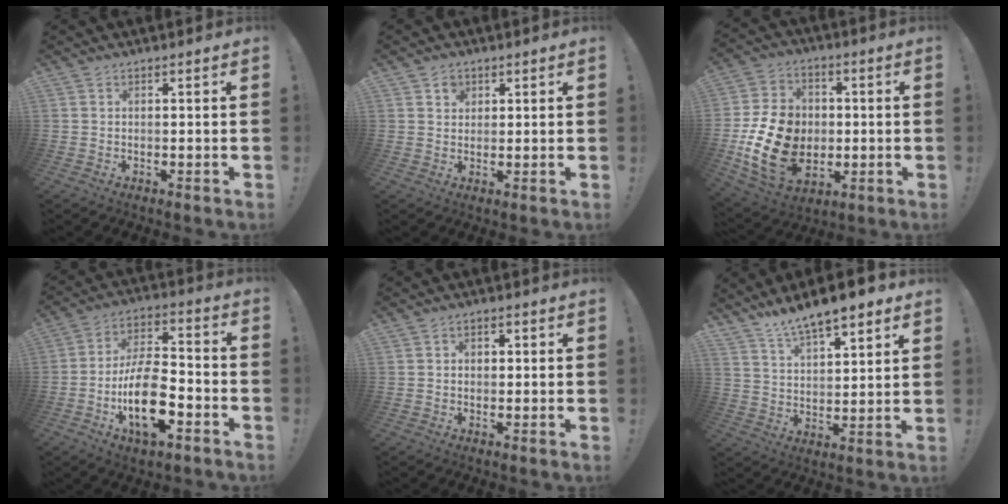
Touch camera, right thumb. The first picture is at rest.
{"total": 2.8, "force": [1.4, 2.4, 0.5], "torque": [0.003, -0.008, 0.022]}
{"total": 19.5, "force": [-2.9, 15.0, 12.1], "torque": [-0.225, 0.015, -0.037]}
{"total": 18.2, "force": [-6.9, 8.7, 14.5], "torque": [-0.259, 0.035, -0.112]}
{"total": 2.0, "force": [-0.5, 1.6, 1.0], "torque": [-0.014, 0.008, -0.011]}
{"total": 10.7, "force": [9.4, 2.5, 4.5], "torque": [-0.088, -0.066, 0.167]}